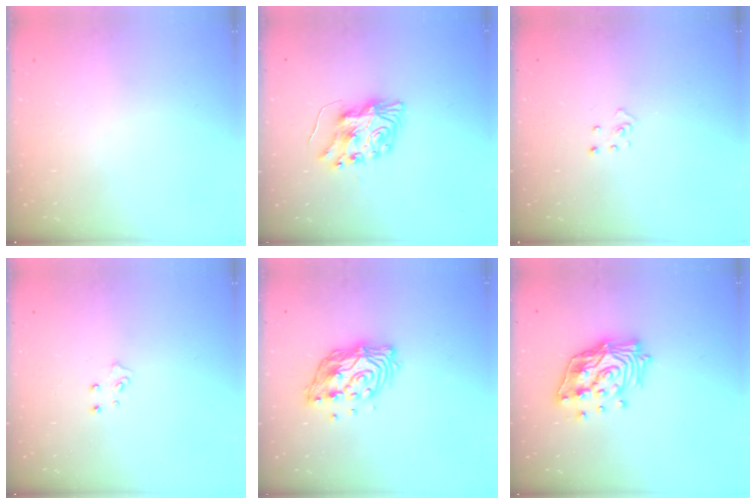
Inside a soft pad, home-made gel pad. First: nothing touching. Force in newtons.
{"total": 8.5, "press": 8.5, "slide": 0.4}
{"total": 2.9, "press": 2.9, "slide": 0.2}
{"total": 5.1, "press": 5.1, "slide": 0.4}
{"total": 12.1, "press": 12.0, "slide": 0.9}
{"total": 16.6, "press": 16.4, "slide": 2.7}